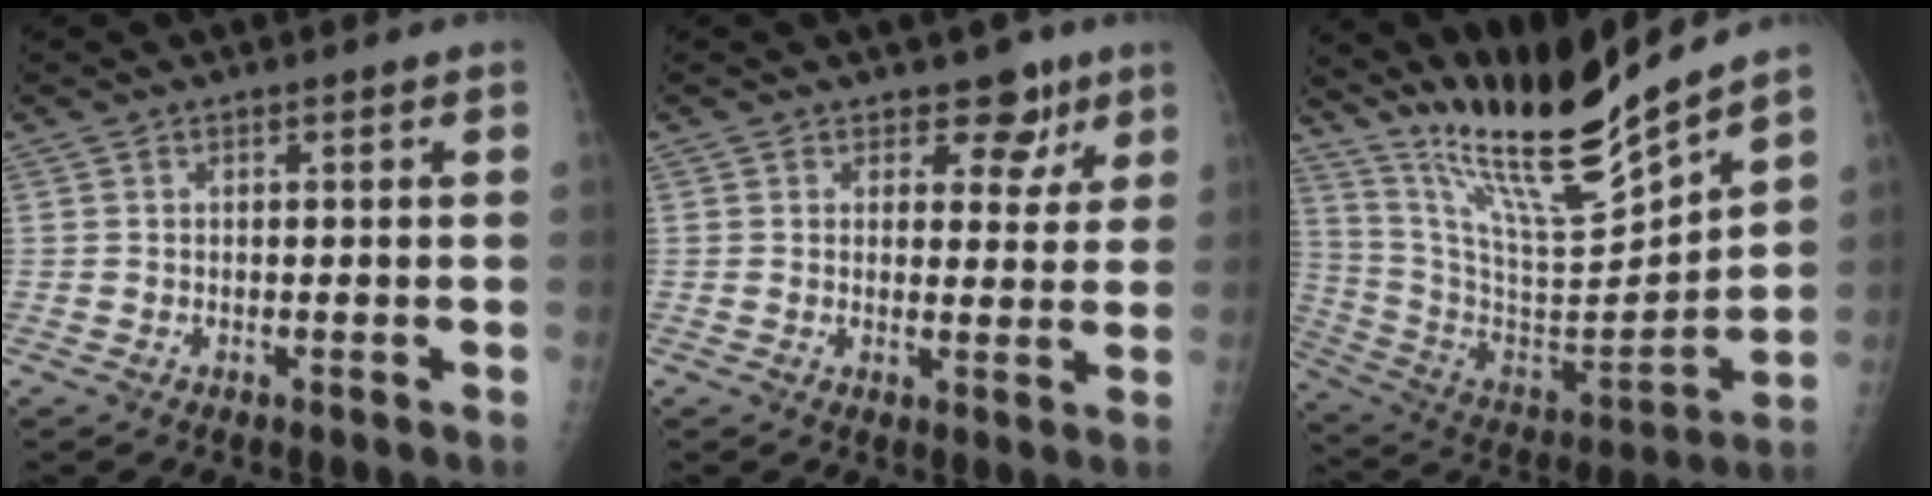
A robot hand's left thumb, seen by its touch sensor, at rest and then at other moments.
{"total": 5.7, "force": [3.8, 3.7, 2.0], "torque": [0.016, -0.017, 0.048]}
{"total": 21.0, "force": [18.1, 1.4, 10.7], "torque": [-0.155, -0.109, 0.331]}